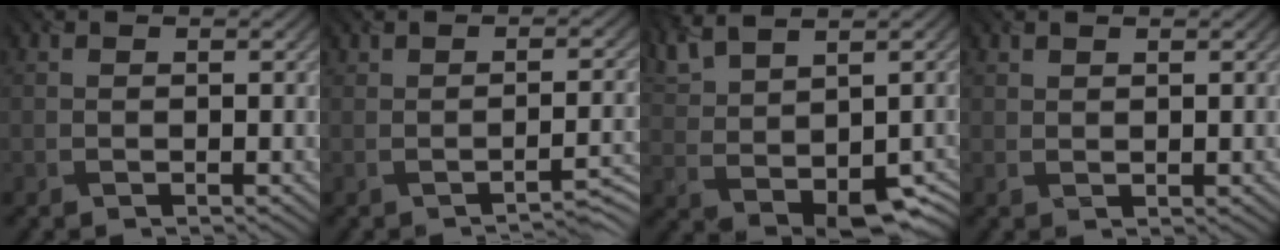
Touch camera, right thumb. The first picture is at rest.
{"total": 2.1, "force": [-1.4, 0.2, 1.6], "torque": [-0.028, 0.010, -0.027]}
{"total": 8.4, "force": [3.2, 4.0, 6.7], "torque": [-0.147, -0.009, 0.077]}
{"total": 0.8, "force": [0.6, 0.5, 0.2], "torque": [-0.003, -0.003, 0.015]}